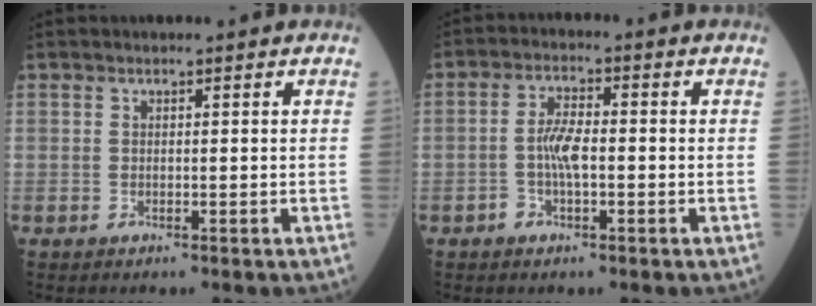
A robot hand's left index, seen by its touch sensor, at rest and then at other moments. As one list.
[{"total": 4.4, "force": [-1.0, 1.6, 4.0], "torque": [-0.087, 0.007, -0.021]}]